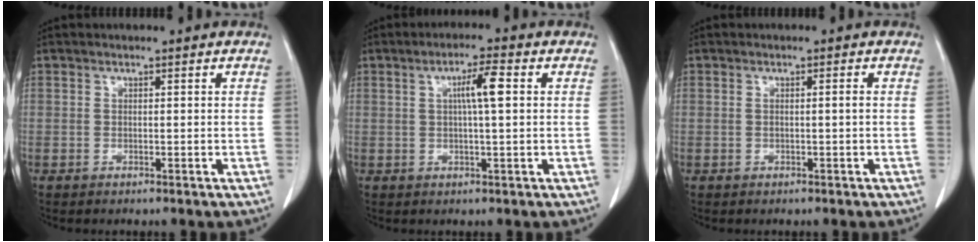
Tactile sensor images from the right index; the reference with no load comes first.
{"total": 4.7, "force": [0.9, 0.1, 4.6], "torque": [-0.081, 0.006, 0.016]}
{"total": 1.1, "force": [0.0, -0.1, 1.0], "torque": [-0.021, 0.002, 0.002]}